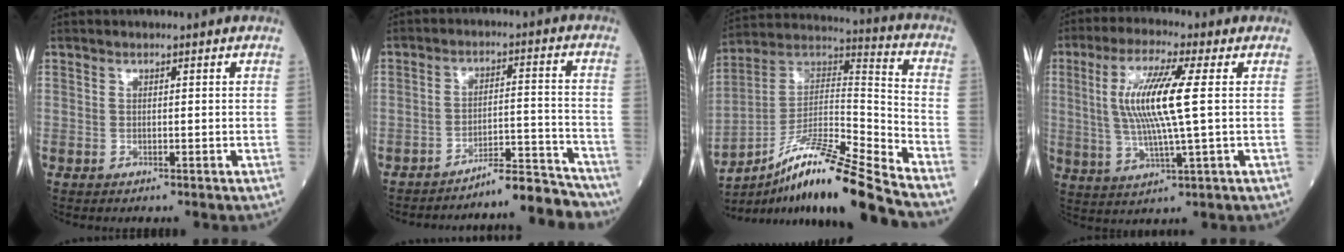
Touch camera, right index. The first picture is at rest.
{"total": 8.5, "force": [-8.5, 0.3, 1.0], "torque": [0.006, 0.040, -0.135]}
{"total": 19.3, "force": [-15.1, -0.8, 12.1], "torque": [-0.221, 0.006, -0.271]}
{"total": 10.9, "force": [1.5, 0.4, 10.8], "torque": [-0.224, 0.001, 0.028]}